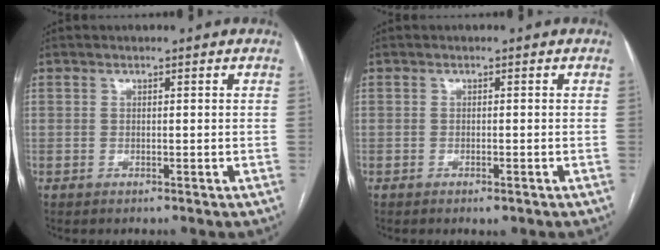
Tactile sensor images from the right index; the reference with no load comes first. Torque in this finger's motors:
{"motor_torque": [0.42, -0.13, 0.14, 0.03]}